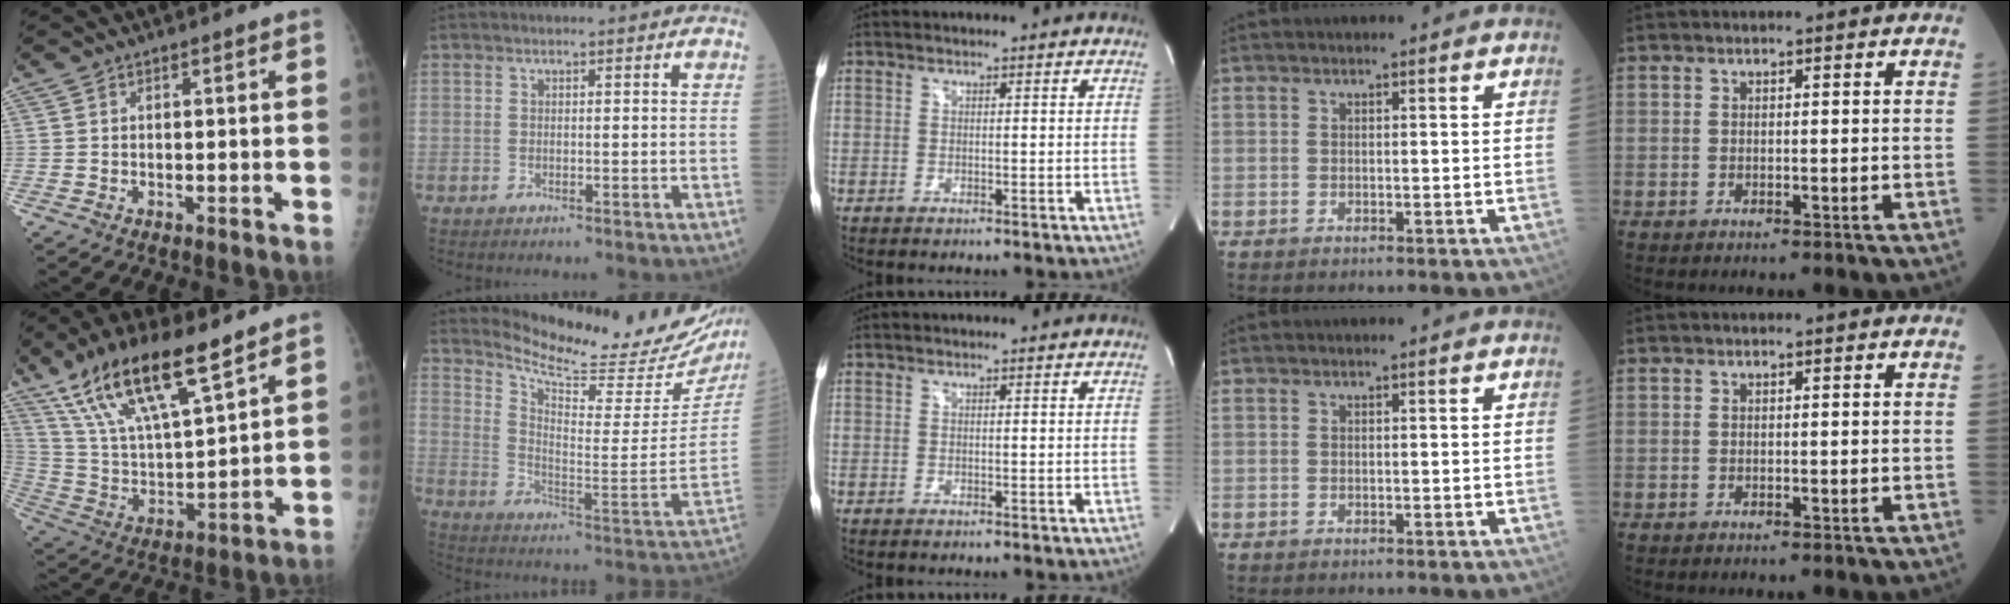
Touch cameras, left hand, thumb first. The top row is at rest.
{"thumb": {"total": 19.9, "force": [13.0, 5.5, 14.0], "torque": [-0.248, -0.041, 0.251]}, "index": {"total": 23.0, "force": [21.2, 2.7, 8.6], "torque": [-0.140, -0.096, 0.281]}}